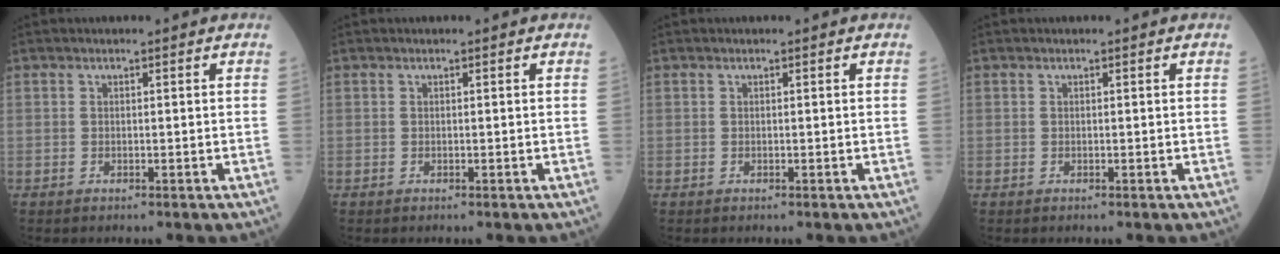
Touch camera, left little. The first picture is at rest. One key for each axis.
{"total": 0.0}
{"total": 0.0}
{"total": 0.0}